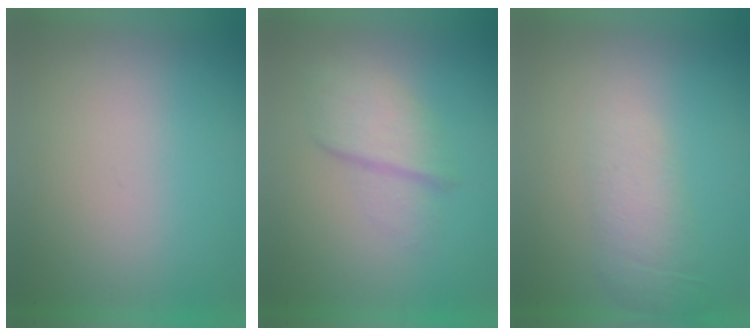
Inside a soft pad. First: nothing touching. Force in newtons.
{"total": 2.7}
{"total": 2.0}